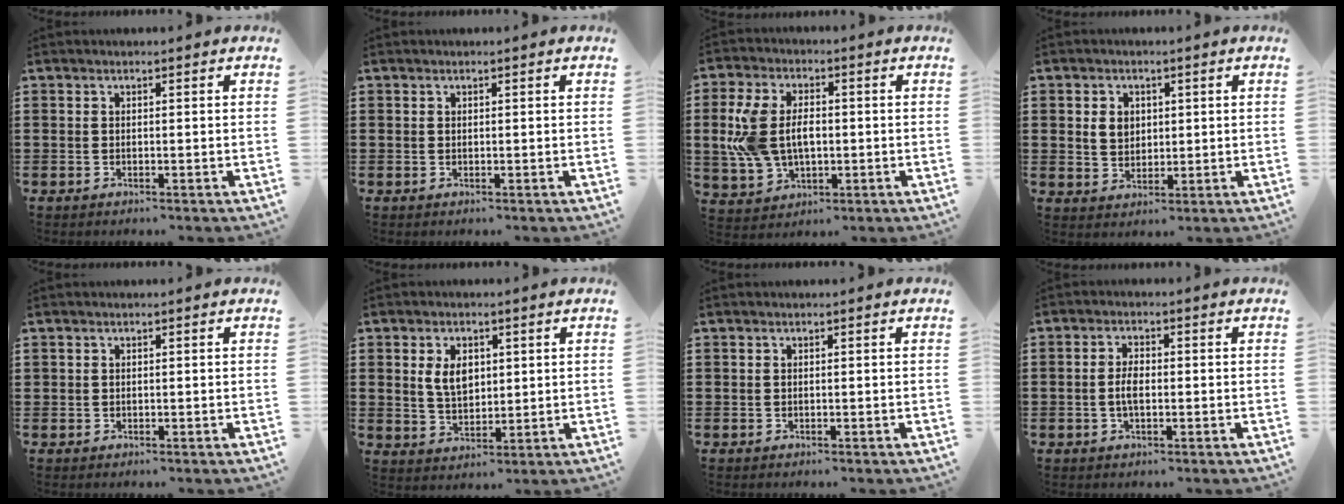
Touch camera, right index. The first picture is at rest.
{"total": 0.0}
{"total": 8.8, "force": [0.3, 5.8, 6.6], "torque": [-0.171, 0.006, -0.002]}
{"total": 3.6, "force": [0.8, 2.9, 1.9], "torque": [-0.048, 0.011, 0.013]}
{"total": 0.6, "force": [0.3, 0.5, 0.1], "torque": [-0.003, 0.003, 0.005]}
{"total": 5.0, "force": [1.4, 3.2, 3.7], "torque": [-0.073, 0.008, 0.022]}
{"total": 0.0}
{"total": 3.2, "force": [-0.4, 1.5, 2.9], "torque": [-0.062, 0.002, -0.010]}